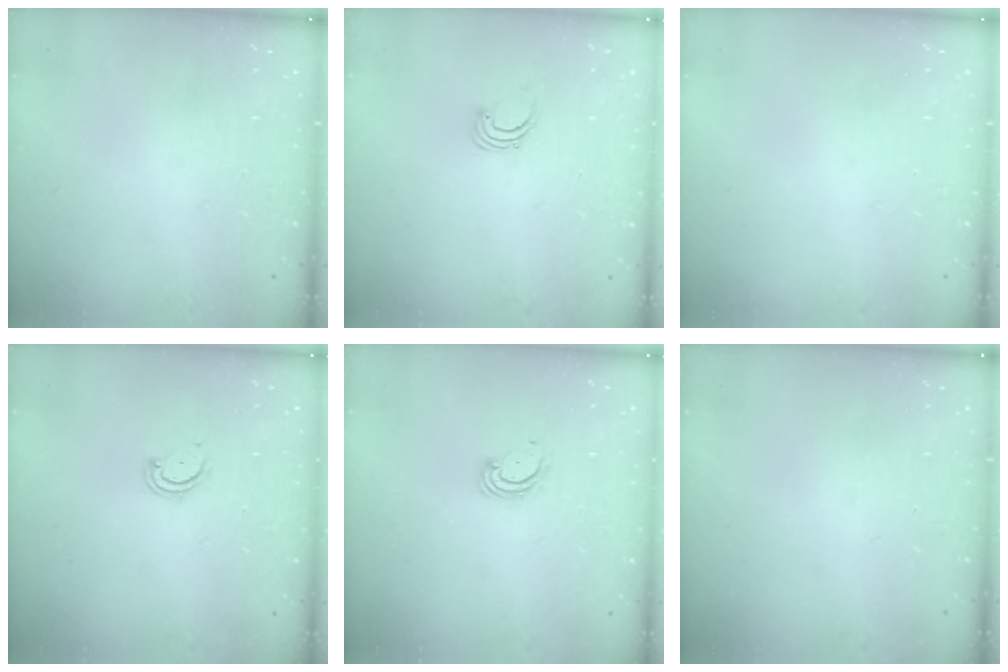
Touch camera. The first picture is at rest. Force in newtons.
{"total": 2.2, "press": 2.2, "slide": 0.2}
{"total": 0.0}
{"total": 2.6, "press": 2.6, "slide": 0.3}
{"total": 3.1, "press": 3.1, "slide": 0.3}
{"total": 0.0}